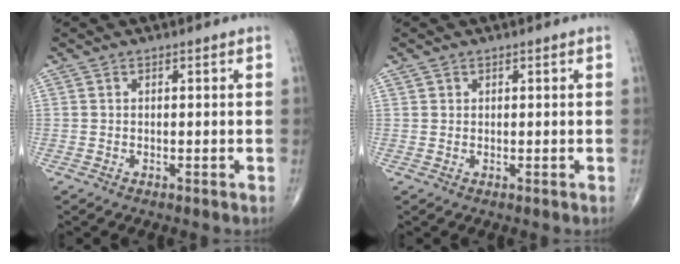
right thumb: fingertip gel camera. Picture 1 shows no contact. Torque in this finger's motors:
{"motor_torque": [0.09, -0.43, -0.06, 0.06, 0.05]}